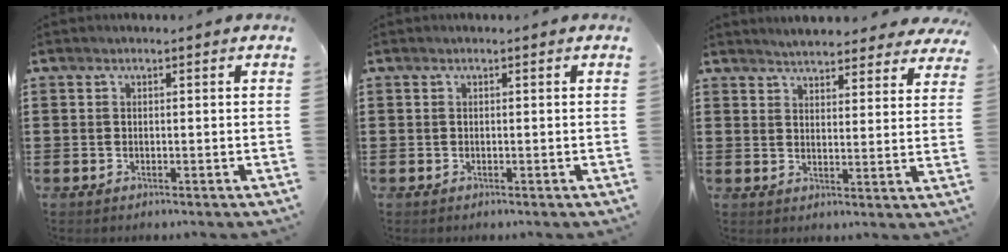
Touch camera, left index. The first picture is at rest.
{"total": 0.0}
{"total": 4.5, "force": [4.4, 0.4, 0.7], "torque": [-0.029, -0.015, 0.081]}